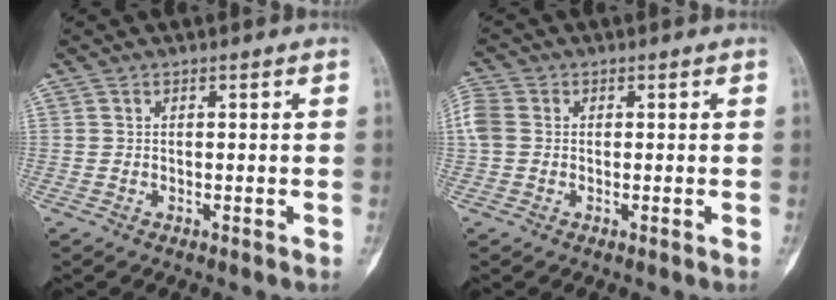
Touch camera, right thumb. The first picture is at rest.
{"total": 4.6, "force": [0.1, 3.6, 2.8], "torque": [-0.078, 0.011, -0.004]}